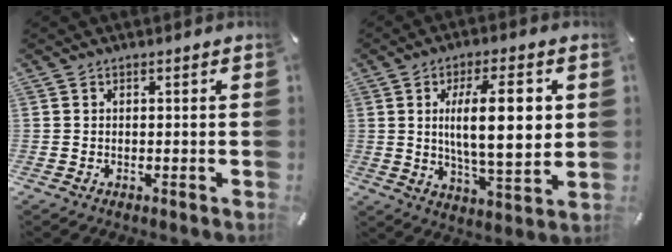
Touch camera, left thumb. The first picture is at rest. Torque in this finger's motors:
{"motor_torque": [2.53, 2.48, 2.15, -0.30, 0.58]}